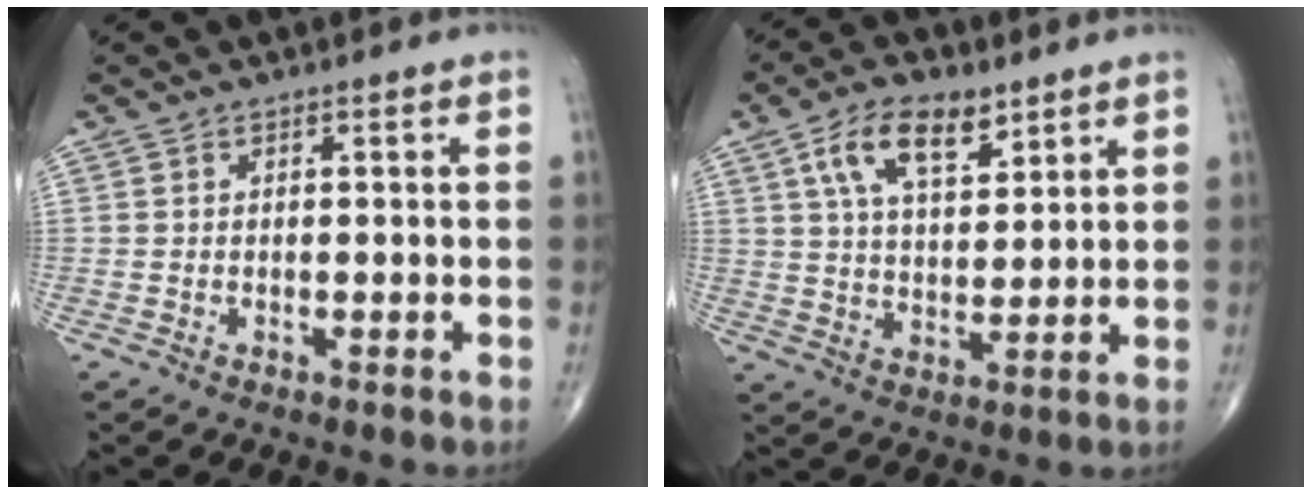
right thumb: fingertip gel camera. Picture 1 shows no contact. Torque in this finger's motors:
{"motor_torque": [-0.39, 1.68, 0.15, -0.06, 0.10]}